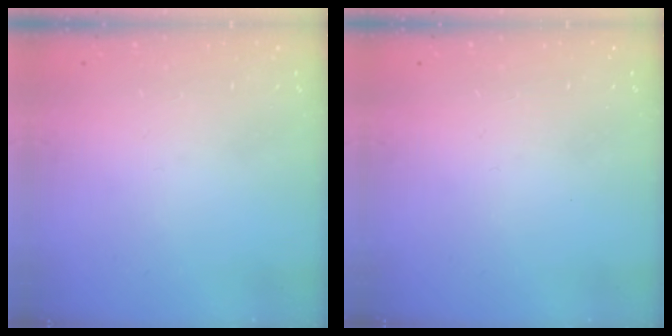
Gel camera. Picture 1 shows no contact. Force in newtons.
{"total": 0.0}